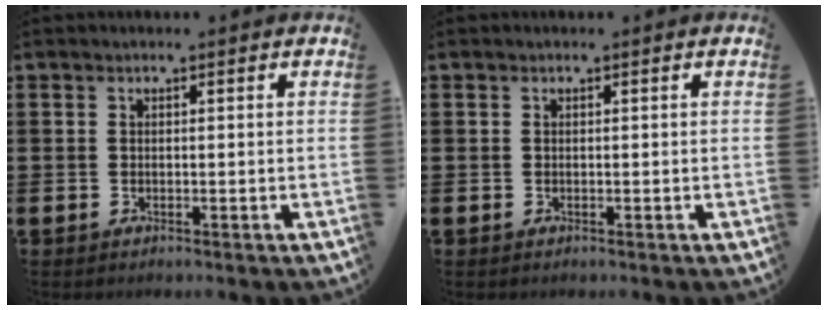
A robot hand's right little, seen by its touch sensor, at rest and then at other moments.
{"total": 0.0}